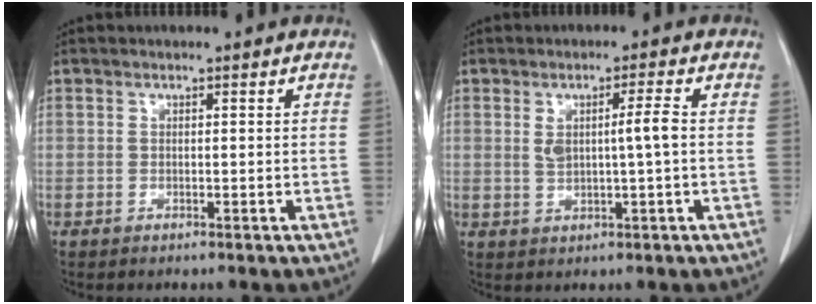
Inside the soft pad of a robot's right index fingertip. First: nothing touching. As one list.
[{"total": 4.3, "force": [0.5, 0.1, 4.2], "torque": [-0.075, 0.001, 0.013]}]